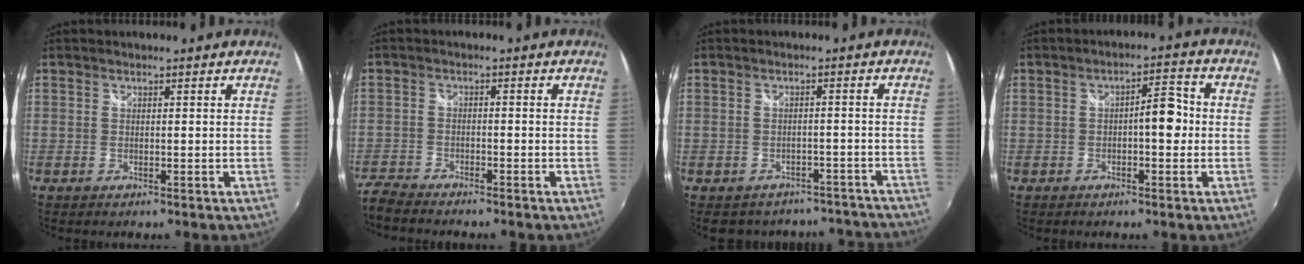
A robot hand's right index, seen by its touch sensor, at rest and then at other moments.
{"total": 5.4, "force": [-5.2, 0.7, 1.0], "torque": [-0.043, -0.018, -0.104]}
{"total": 12.6, "force": [-11.0, 5.7, 2.4], "torque": [-0.048, 0.026, -0.118]}
{"total": 4.6, "force": [-0.6, 1.7, 4.3], "torque": [-0.064, 0.011, -0.010]}